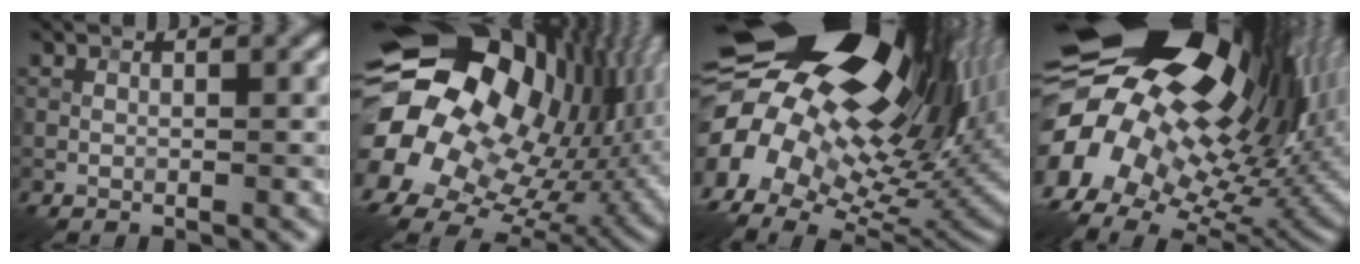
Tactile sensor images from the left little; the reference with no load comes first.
{"total": 22.1, "force": [0.5, 18.1, 12.7], "torque": [-0.242, -0.006, 0.000]}
{"total": 20.1, "force": [4.3, 12.5, 15.2], "torque": [-0.279, 0.017, 0.082]}
{"total": 18.7, "force": [2.8, 12.2, 13.8], "torque": [-0.227, -0.015, 0.066]}